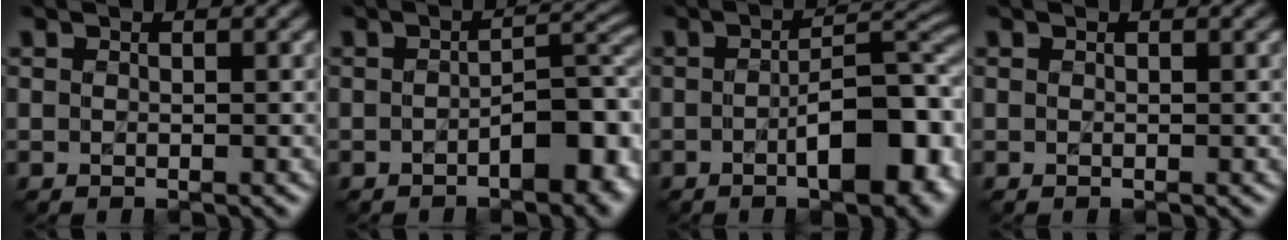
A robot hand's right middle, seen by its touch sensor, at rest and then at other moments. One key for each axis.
{"total": 6.1, "fx": -2.0, "fy": 2.8, "fz": 5.1, "tx": -0.062, "ty": 0.010, "tz": -0.032}
{"total": 9.0, "fx": -2.5, "fy": 3.6, "fz": 7.8, "tx": -0.106, "ty": 0.004, "tz": -0.038}
{"total": 0.0}